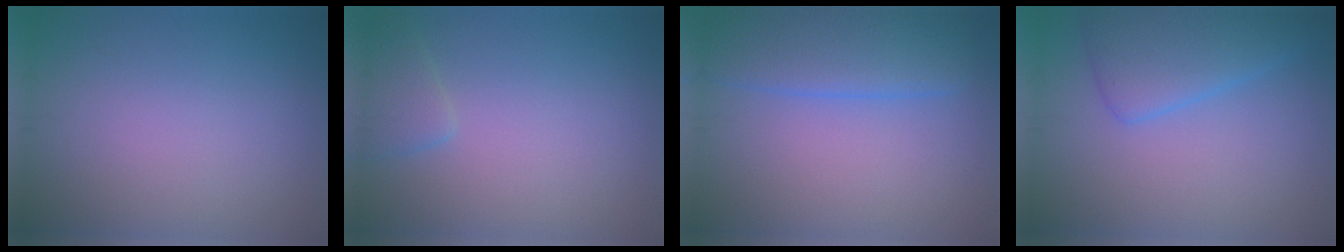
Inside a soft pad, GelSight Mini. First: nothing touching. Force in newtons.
{"total": 1.8, "press": 1.8, "slide": 0.2}
{"total": 5.5, "press": 5.5, "slide": 0.2}
{"total": 4.6, "press": 4.6, "slide": 0.4}